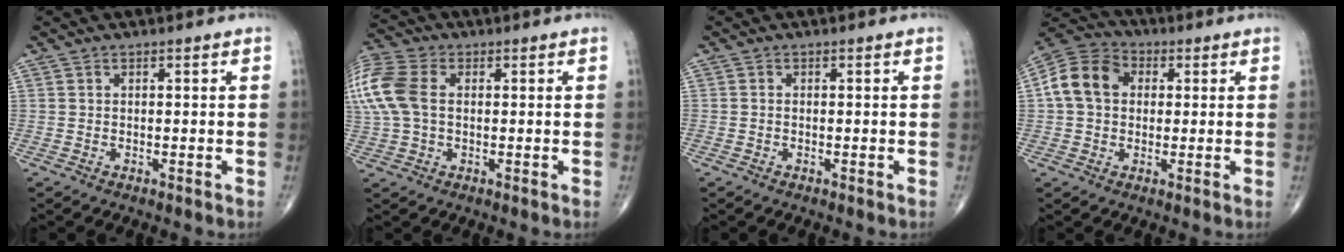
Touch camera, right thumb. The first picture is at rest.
{"total": 15.3, "force": [2.2, 10.5, 10.9], "torque": [-0.295, 0.026, 0.041]}
{"total": 0.0}
{"total": 11.0, "force": [1.5, 8.5, 6.8], "torque": [-0.116, 0.025, 0.017]}